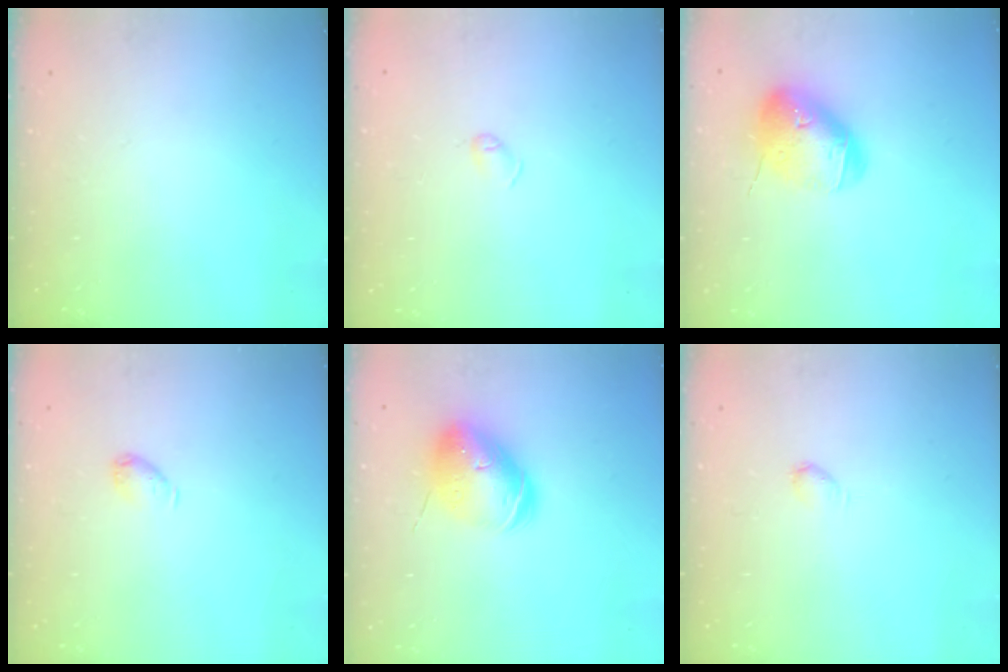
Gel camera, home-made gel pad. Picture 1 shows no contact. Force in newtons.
{"total": 3.5, "press": 3.5, "slide": 0.6}
{"total": 17.1, "press": 16.9, "slide": 2.6}
{"total": 5.1, "press": 5.0, "slide": 0.9}
{"total": 12.9, "press": 12.8, "slide": 2.0}
{"total": 2.3, "press": 2.3, "slide": 0.4}